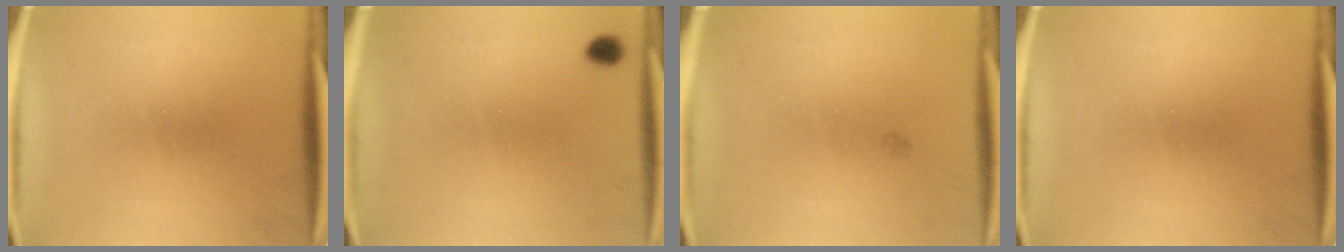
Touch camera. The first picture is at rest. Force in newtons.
{"total": 2.9}
{"total": 0.6}
{"total": 0.0}